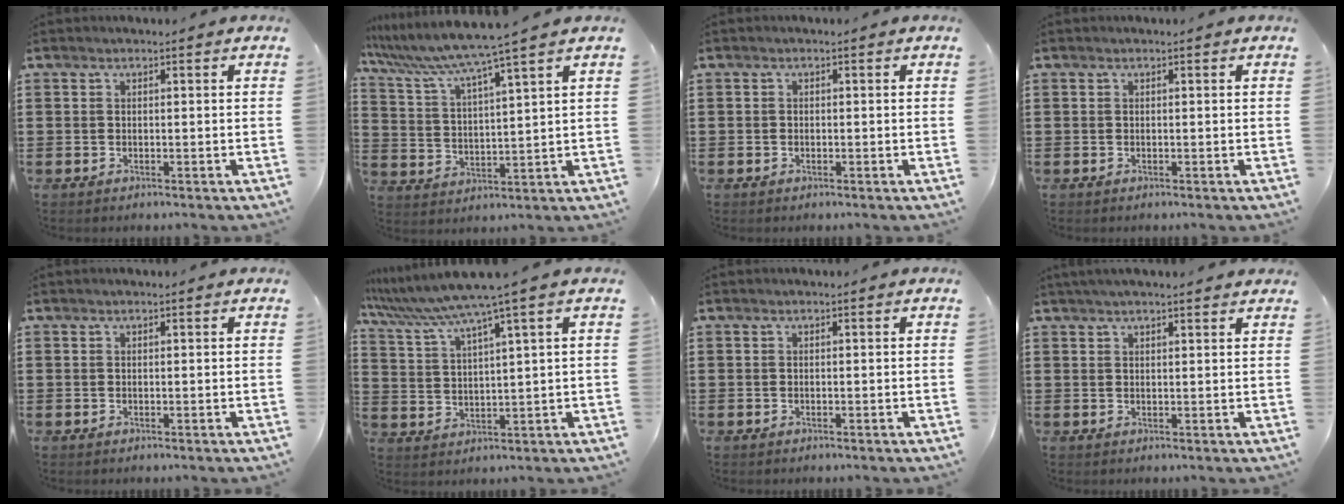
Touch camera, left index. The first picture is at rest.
{"total": 6.9, "force": [5.9, -1.0, 3.3], "torque": [-0.090, -0.041, 0.096]}
{"total": 0.5, "force": [-0.3, 0.5, 0.1], "torque": [-0.005, 0.001, -0.006]}
{"total": 0.0}
{"total": 0.0}
{"total": 6.3, "force": [4.7, -0.9, 4.2], "torque": [-0.098, -0.029, 0.076]}
{"total": 0.0}
{"total": 2.1, "force": [1.9, 0.1, 0.9], "torque": [-0.020, 0.003, 0.035]}